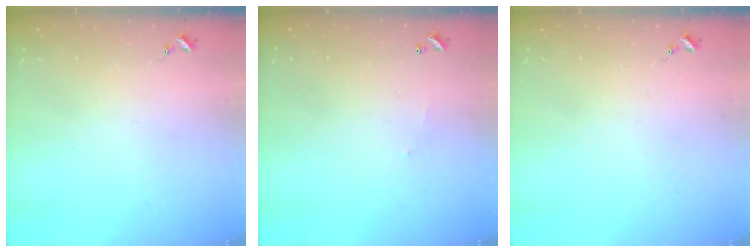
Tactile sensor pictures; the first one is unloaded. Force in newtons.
{"total": 3.8, "press": 3.8, "slide": 0.1}
{"total": 0.0}